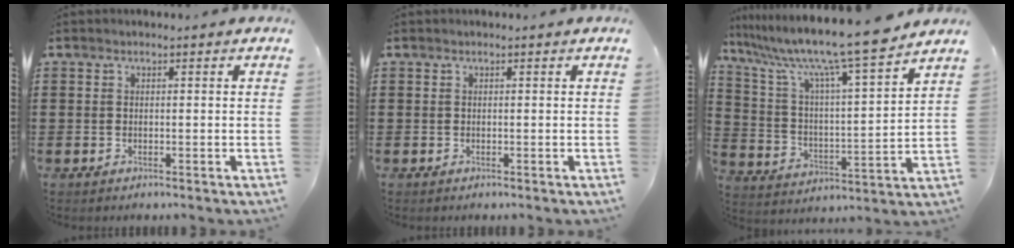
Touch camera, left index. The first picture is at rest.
{"total": 0.0}
{"total": 11.6, "force": [9.7, 0.0, 6.3], "torque": [-0.159, -0.063, 0.156]}